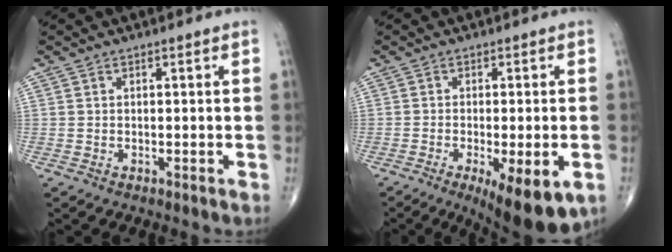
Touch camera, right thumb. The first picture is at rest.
{"total": 12.3, "force": [-5.3, 3.9, 10.4], "torque": [-0.128, -0.010, -0.069]}